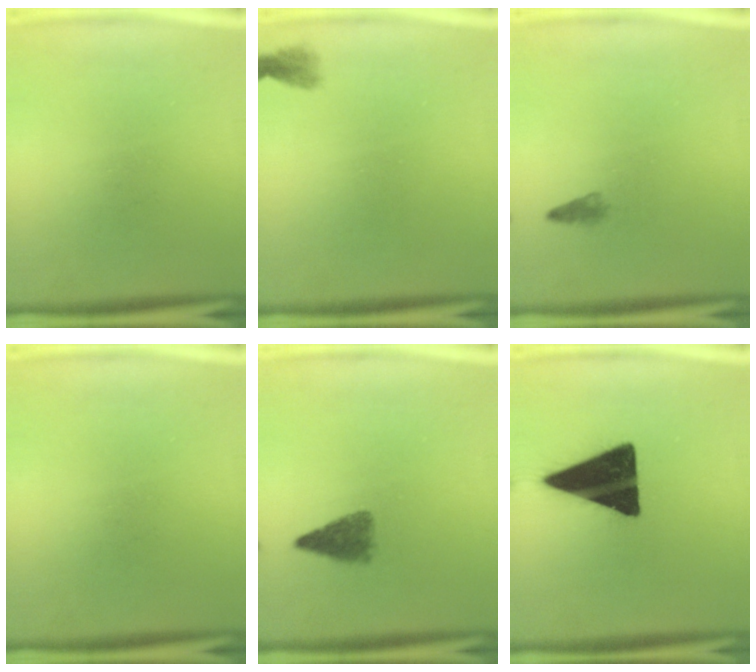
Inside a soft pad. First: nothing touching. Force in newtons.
{"total": 1.3}
{"total": 0.9}
{"total": 0.0}
{"total": 3.4}
{"total": 18.8}